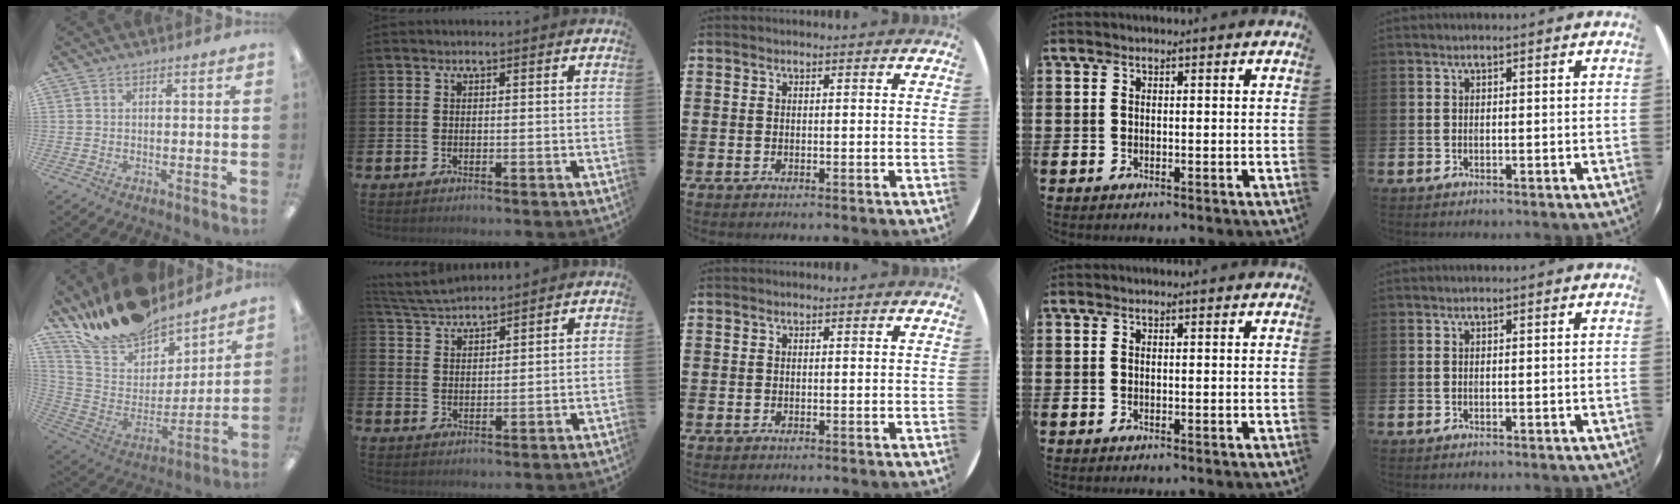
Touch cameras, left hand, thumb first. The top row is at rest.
{"thumb": {"total": 18.8, "force": [16.8, 7.0, 4.9], "torque": [-0.114, -0.129, 0.303]}, "index": {"total": 4.6, "force": [4.5, 0.4, 0.8], "torque": [-0.035, -0.021, 0.083]}}